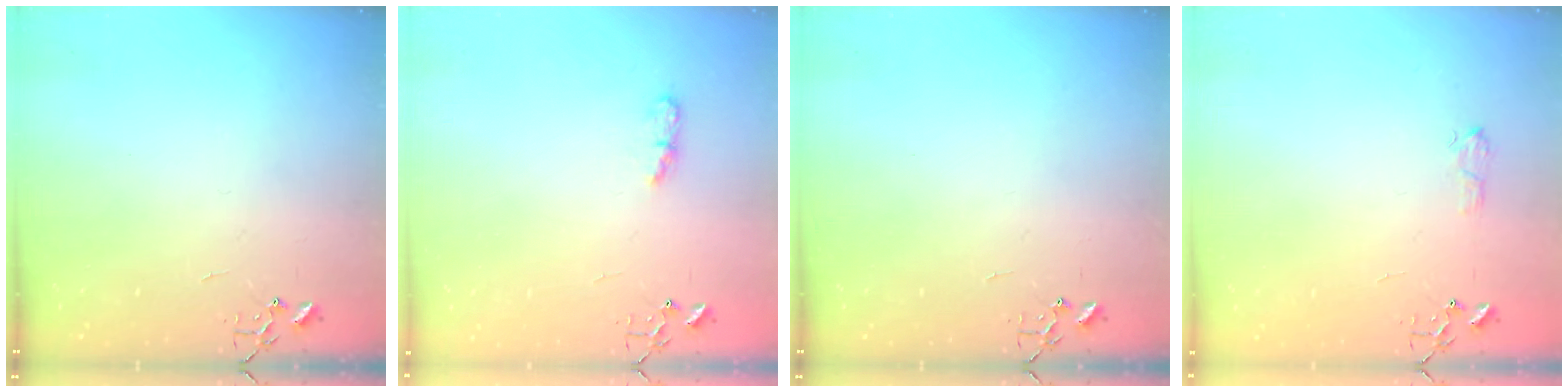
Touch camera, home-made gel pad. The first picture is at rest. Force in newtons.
{"total": 6.1, "press": 6.1, "slide": 0.5}
{"total": 0.0}
{"total": 5.5, "press": 5.5, "slide": 0.8}